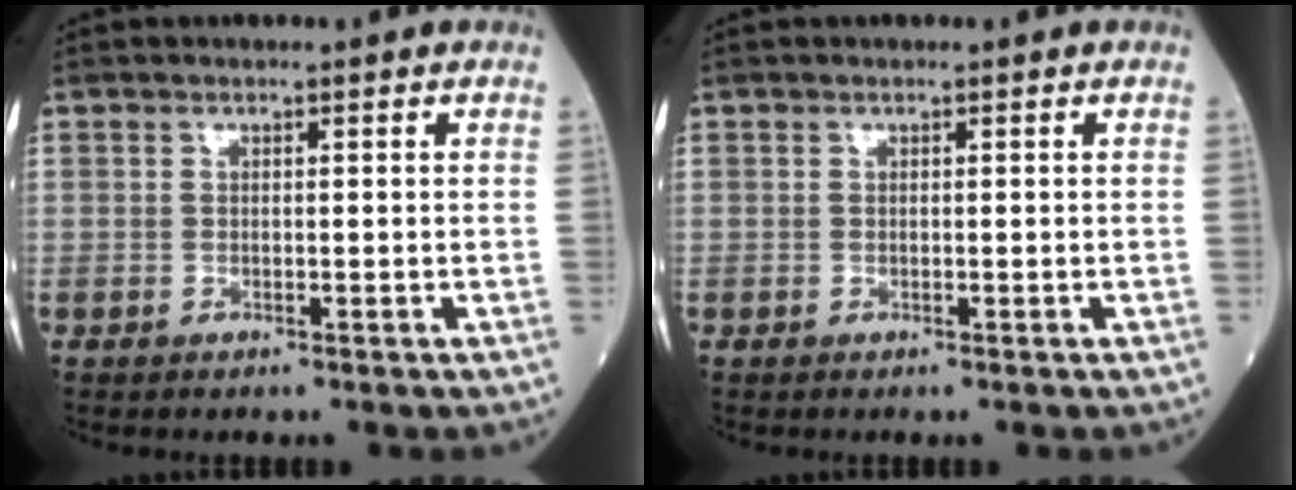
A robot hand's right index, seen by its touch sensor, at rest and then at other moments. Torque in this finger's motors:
{"motor_torque": [0.02, 0.03, -0.05, -0.01]}